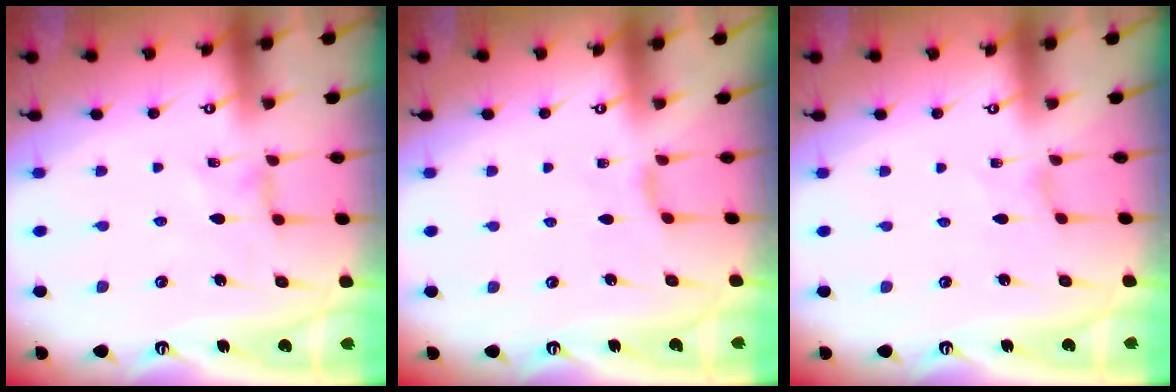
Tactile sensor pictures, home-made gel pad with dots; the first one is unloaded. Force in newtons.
{"total": 2.6, "press": 2.6, "slide": 0.5}
{"total": 0.0}